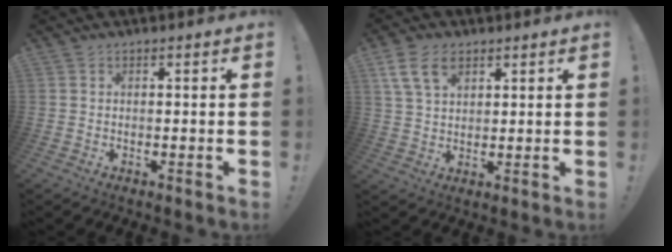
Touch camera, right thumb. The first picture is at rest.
{"total": 9.3, "force": [4.8, 5.7, 5.6], "torque": [-0.095, -0.004, 0.094]}